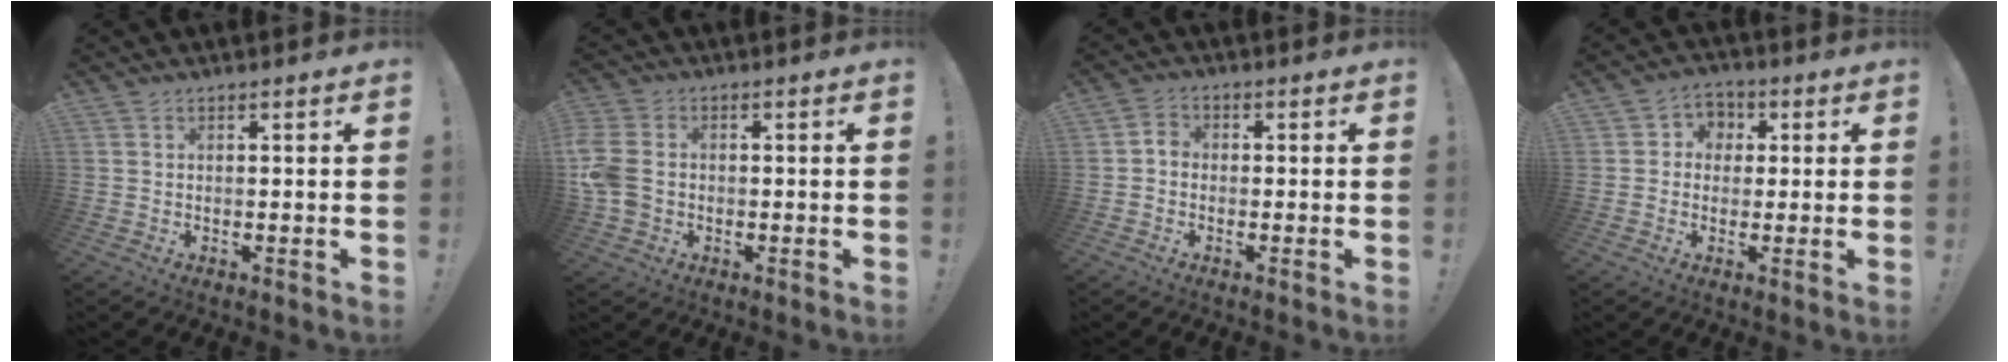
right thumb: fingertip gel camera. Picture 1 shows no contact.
{"total": 9.0, "force": [-0.8, 7.0, 5.7], "torque": [-0.131, 0.004, -0.013]}
{"total": 2.7, "force": [-1.4, 1.9, 1.4], "torque": [-0.023, 0.013, -0.025]}
{"total": 5.5, "force": [-0.5, 5.3, 1.6], "torque": [-0.022, 0.018, -0.005]}